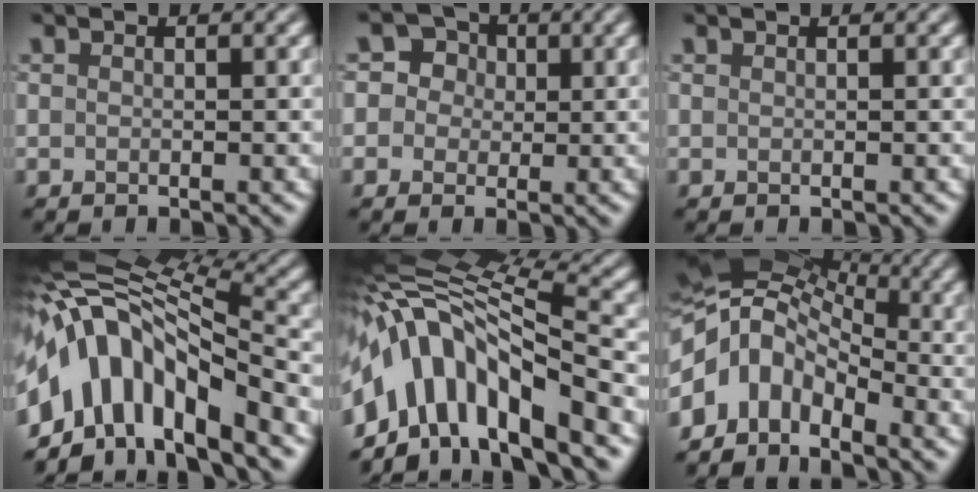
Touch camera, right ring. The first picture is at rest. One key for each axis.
{"total": 3.7, "fx": 0.8, "fy": 3.5, "fz": 1.1, "tx": 0.007, "ty": 0.015, "tz": -0.007}
{"total": 0.0}
{"total": 12.6, "fx": -4.1, "fy": 5.8, "fz": 10.4, "tx": -0.184, "ty": 0.022, "tz": -0.076}
{"total": 12.6, "fx": -4.2, "fy": 5.1, "fz": 10.7, "tx": -0.185, "ty": 0.023, "tz": -0.075}
{"total": 8.2, "fx": -2.7, "fy": 5.5, "fz": 5.4, "tx": -0.083, "ty": 0.015, "tz": -0.076}